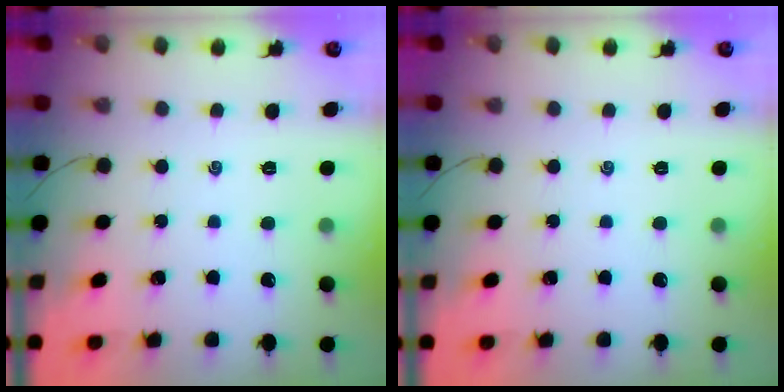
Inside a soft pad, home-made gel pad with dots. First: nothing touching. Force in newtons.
{"total": 0.0}